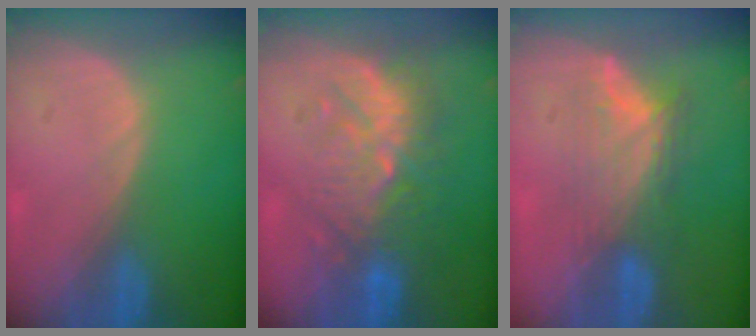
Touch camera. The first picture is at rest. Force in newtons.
{"total": 9.0, "press": 8.9, "slide": 1.6}
{"total": 7.0, "press": 6.4, "slide": 2.8}